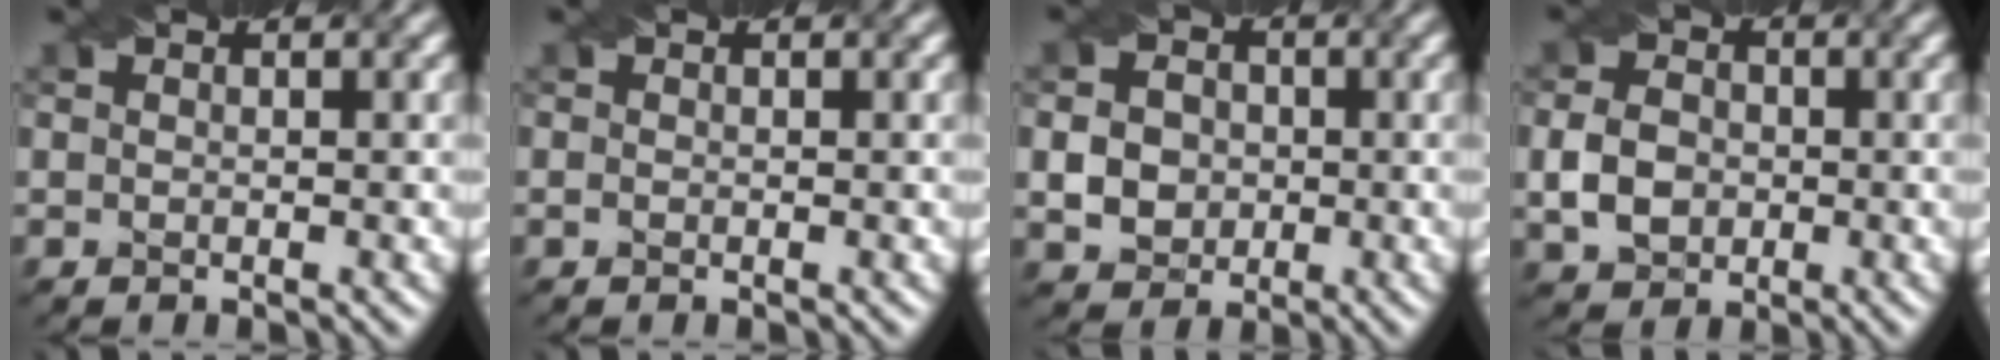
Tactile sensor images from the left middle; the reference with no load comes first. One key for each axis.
{"total": 0.0}
{"total": 3.9, "fx": -0.6, "fy": 3.4, "fz": 1.7, "tx": -0.030, "ty": -0.001, "tz": -0.019}
{"total": 3.7, "fx": -0.9, "fy": 3.0, "fz": 2.0, "tx": -0.042, "ty": -0.002, "tz": -0.021}